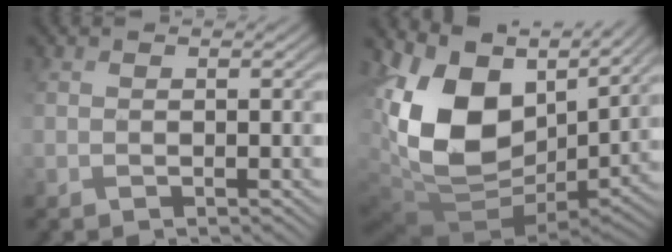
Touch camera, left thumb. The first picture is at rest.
{"total": 16.2, "force": [4.7, 10.6, 11.4], "torque": [-0.256, 0.007, 0.095]}